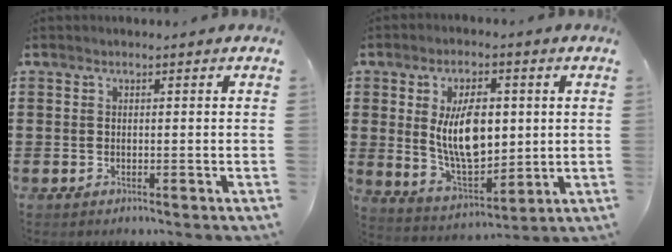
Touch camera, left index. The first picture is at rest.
{"total": 10.1, "force": [1.5, 5.5, 8.3], "torque": [-0.150, 0.000, 0.023]}